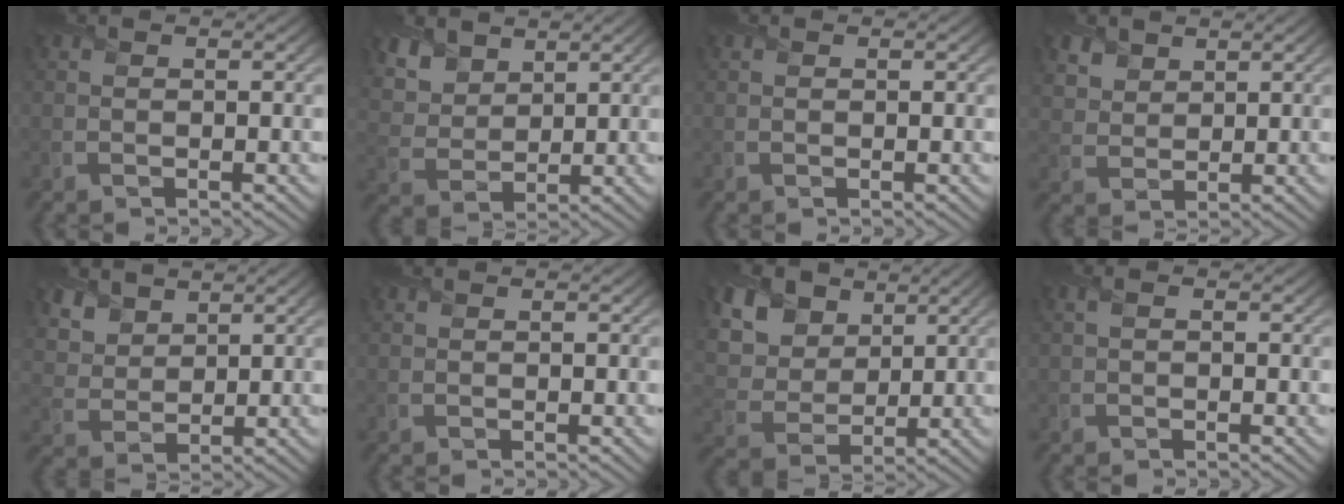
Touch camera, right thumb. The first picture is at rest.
{"total": 6.6, "force": [4.6, 3.8, 2.8], "torque": [-0.093, -0.011, 0.104]}
{"total": 0.0}
{"total": 3.8, "force": [2.6, 2.5, 1.3], "torque": [-0.050, -0.008, 0.065]}
{"total": 5.3, "force": [3.8, 3.1, 1.9], "torque": [-0.066, -0.014, 0.094]}
{"total": 0.0}
{"total": 14.0, "force": [7.5, 9.6, 6.8], "torque": [-0.206, 0.020, 0.153]}
{"total": 0.8, "force": [-0.1, 0.3, 0.7], "torque": [-0.022, 0.002, -0.001]}